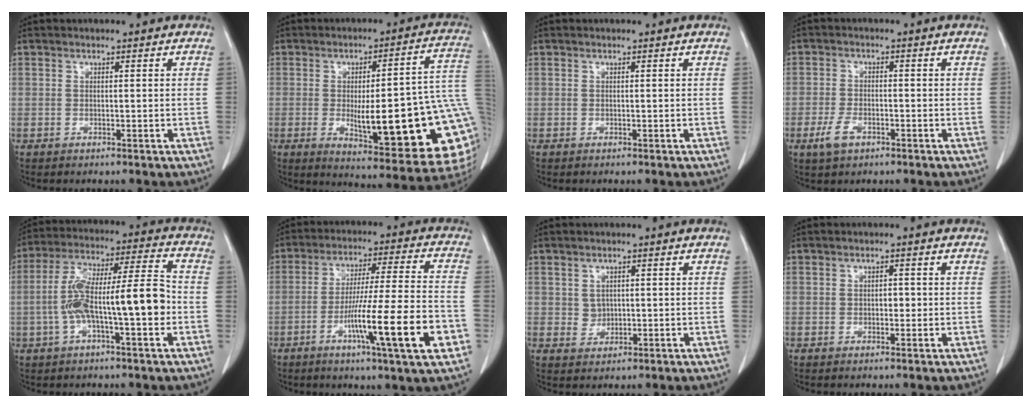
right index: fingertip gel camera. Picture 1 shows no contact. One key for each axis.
{"total": 24.9, "fx": -3.2, "fy": 4.5, "fz": 24.2, "tx": -0.234, "ty": 0.004, "tz": -0.030}
{"total": 0.0}
{"total": 3.8, "fx": -2.0, "fy": 2.1, "fz": 2.5, "tx": -0.055, "ty": -0.001, "tz": -0.034}
{"total": 13.7, "fx": -2.6, "fy": 2.0, "fz": 13.3, "tx": -0.240, "ty": 0.031, "tz": -0.043}
{"total": 16.9, "fx": -6.3, "fy": -0.1, "fz": 15.7, "tx": -0.242, "ty": -0.013, "tz": -0.098}
{"total": 2.1, "fx": 0.5, "fy": 1.9, "fz": 0.9, "tx": -0.011, "ty": 0.001, "tz": 0.014}
{"total": 1.3, "fx": -0.1, "fy": 0.9, "fz": 1.0, "tx": -0.012, "ty": 0.003, "tz": -0.001}